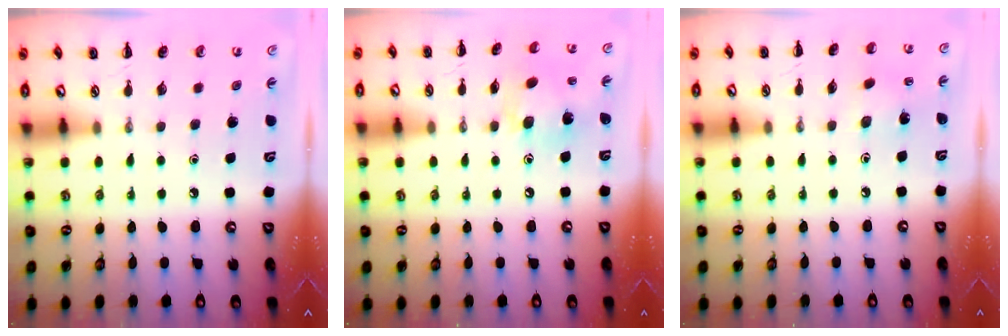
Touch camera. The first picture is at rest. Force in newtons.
{"total": 8.2, "press": 8.0, "slide": 1.4}
{"total": 2.2, "press": 2.0, "slide": 0.7}